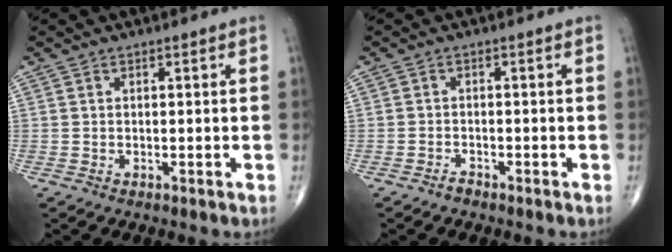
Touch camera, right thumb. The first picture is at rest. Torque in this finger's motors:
{"motor_torque": [-0.12, -0.01, -0.09, -0.08, 0.02]}